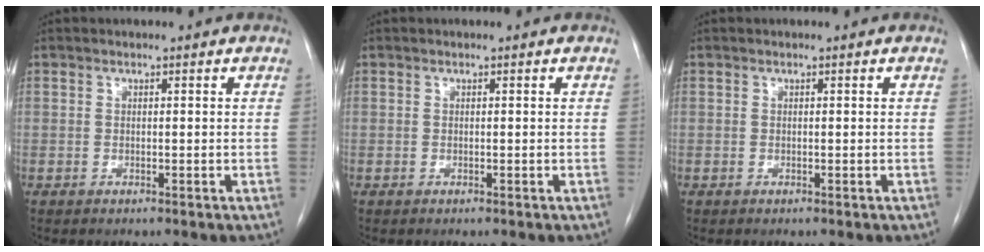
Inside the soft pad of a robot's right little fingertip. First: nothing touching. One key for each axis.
{"total": 0.0}
{"total": 0.0}